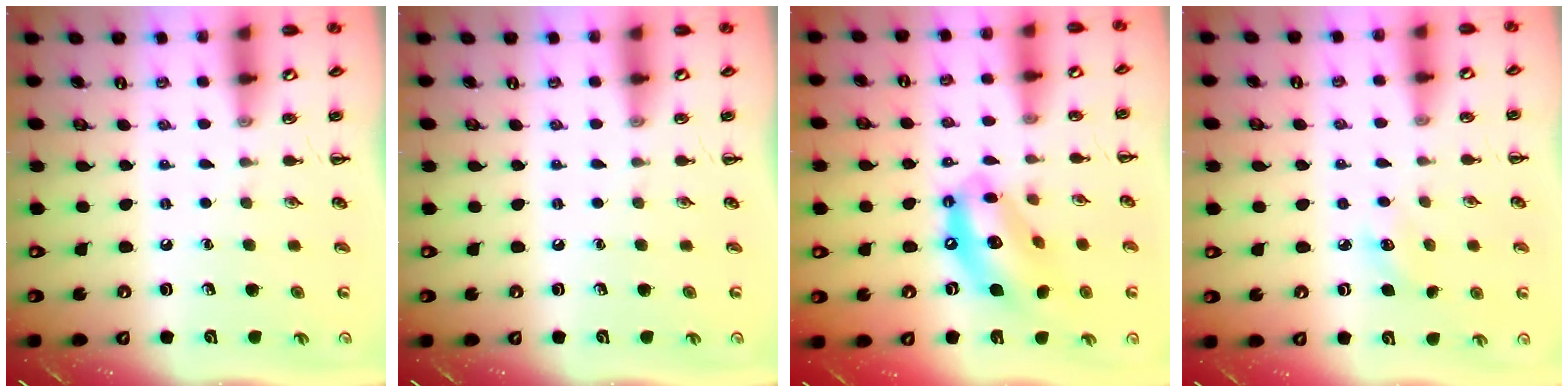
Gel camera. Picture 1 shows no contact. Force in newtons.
{"total": 0.0}
{"total": 14.5, "press": 14.1, "slide": 3.7}
{"total": 4.0, "press": 3.8, "slide": 1.1}